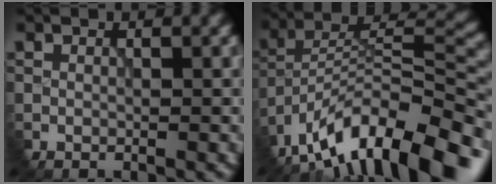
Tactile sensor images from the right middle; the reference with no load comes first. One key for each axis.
{"total": 15.1, "fx": -10.7, "fy": 4.4, "fz": 9.7, "tx": -0.166, "ty": 0.024, "tz": -0.187}